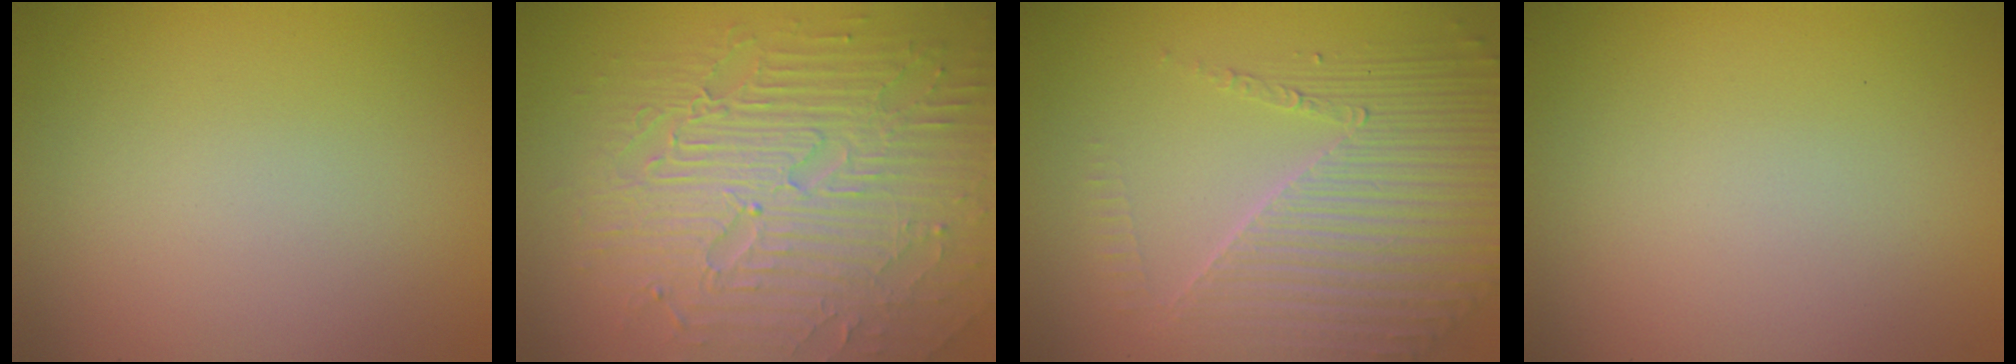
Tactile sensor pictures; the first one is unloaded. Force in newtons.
{"total": 8.9, "press": 6.4, "slide": 6.3}
{"total": 6.2, "press": 4.7, "slide": 4.0}
{"total": 0.0}